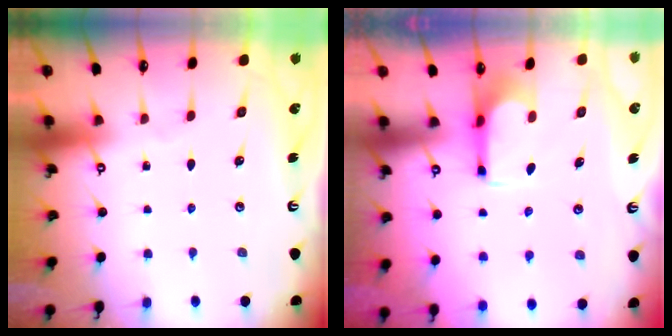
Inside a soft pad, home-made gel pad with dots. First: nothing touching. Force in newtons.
{"total": 2.2, "press": 2.1, "slide": 0.4}